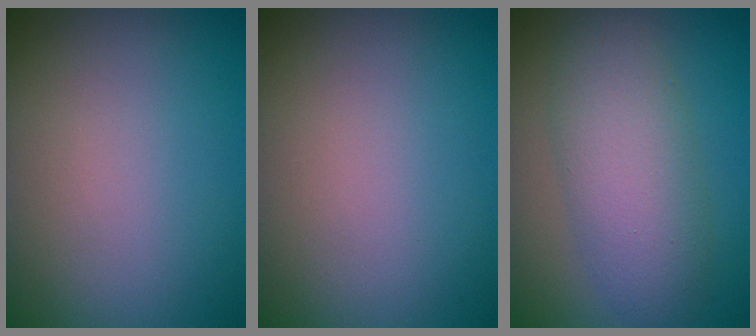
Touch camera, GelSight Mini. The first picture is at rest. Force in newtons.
{"total": 0.0}
{"total": 5.7, "press": 5.7, "slide": 0.1}